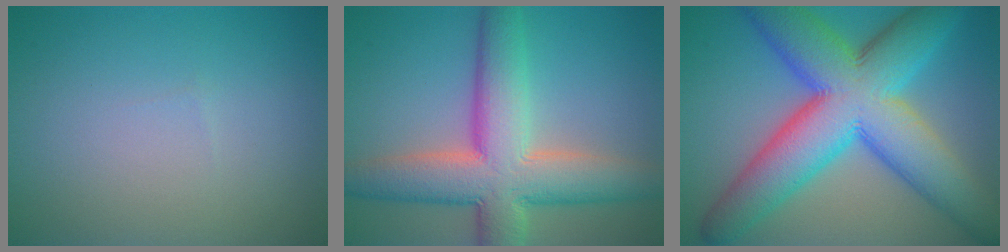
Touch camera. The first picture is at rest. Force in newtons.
{"total": 10.1, "press": 10.1, "slide": 0.7}
{"total": 13.8, "press": 13.8, "slide": 0.2}